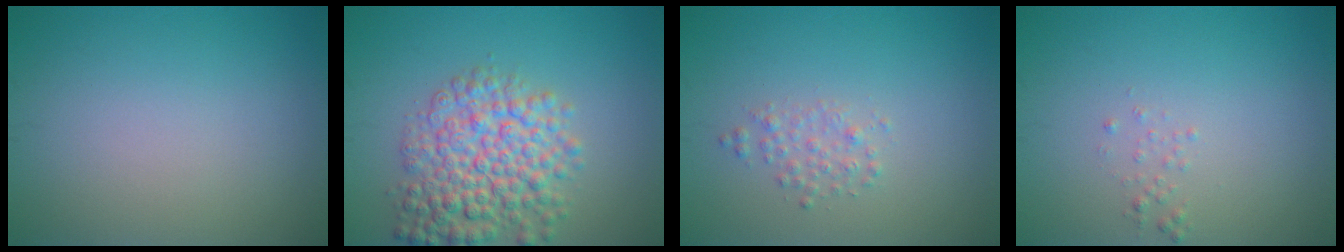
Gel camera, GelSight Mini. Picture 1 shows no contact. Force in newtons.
{"total": 6.9, "press": 6.9, "slide": 0.2}
{"total": 1.4, "press": 1.4, "slide": 0.0}
{"total": 0.7, "press": 0.6, "slide": 0.1}